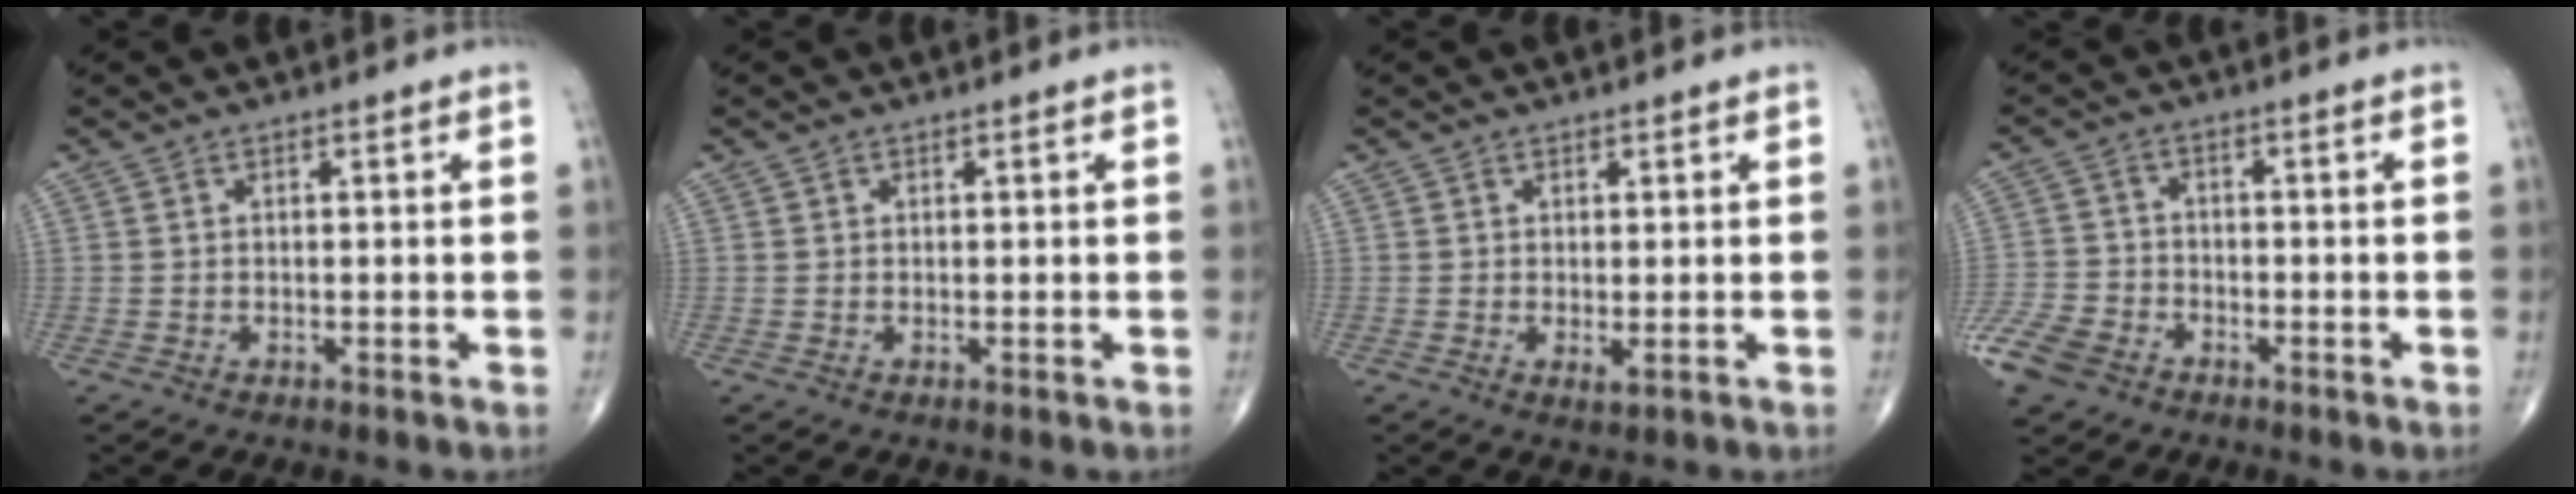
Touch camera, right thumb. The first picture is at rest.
{"total": 0.0}
{"total": 1.1, "force": [0.1, 0.3, 1.0], "torque": [-0.019, -0.006, 0.002]}
{"total": 7.7, "force": [-4.7, 5.2, 3.4], "torque": [-0.073, 0.013, -0.094]}